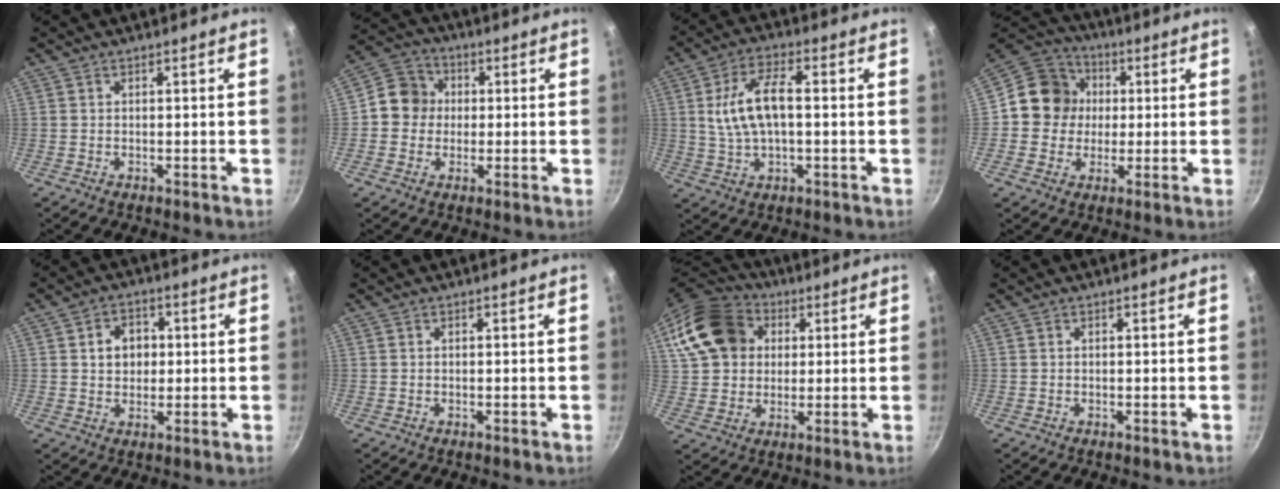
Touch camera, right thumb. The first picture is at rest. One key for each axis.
{"total": 8.1, "fx": 0.2, "fy": 7.5, "fz": 3.0, "tx": -0.015, "ty": 0.017, "tz": -0.019}
{"total": 10.8, "fx": 0.7, "fy": 5.1, "fz": 9.5, "tx": -0.181, "ty": 0.022, "tz": 0.011}
{"total": 12.0, "fx": 0.8, "fy": 11.2, "fz": 4.3, "tx": -0.036, "ty": 0.022, "tz": -0.007}
{"total": 6.1, "fx": 1.0, "fy": 5.1, "fz": 3.4, "tx": -0.029, "ty": 0.007, "tz": 0.011}
{"total": 0.0}
{"total": 17.4, "fx": 5.1, "fy": 14.1, "fz": 9.0, "tx": -0.156, "ty": 0.025, "tz": 0.090}
{"total": 0.0}